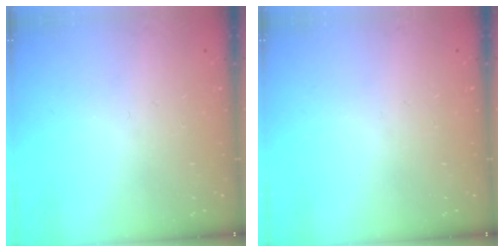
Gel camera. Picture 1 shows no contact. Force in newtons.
{"total": 0.0}